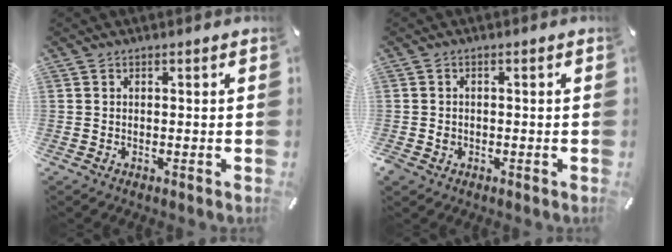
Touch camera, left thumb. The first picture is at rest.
{"total": 1.7, "force": [-0.6, 1.5, 0.5], "torque": [-0.010, 0.004, -0.015]}